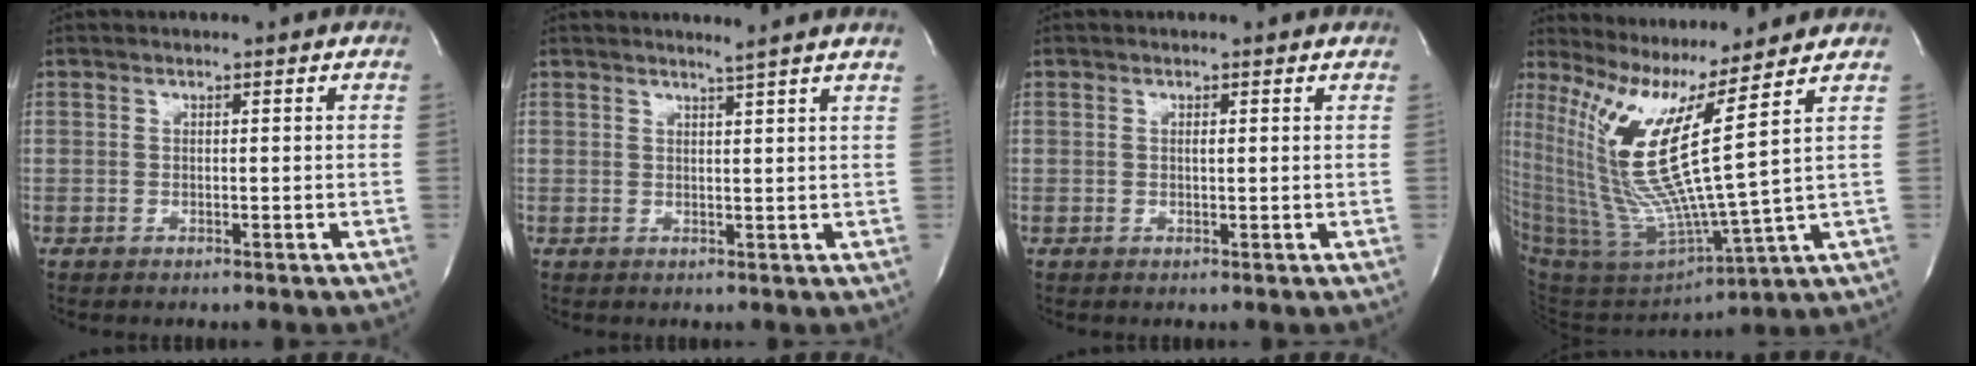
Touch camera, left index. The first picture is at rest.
{"total": 2.8, "force": [2.4, -1.2, 0.8], "torque": [-0.028, -0.015, 0.030]}
{"total": 0.7, "force": [0.3, 0.2, 0.6], "torque": [-0.017, 0.000, 0.004]}
{"total": 17.4, "force": [8.3, -2.7, 15.0], "torque": [-0.303, -0.045, 0.157]}